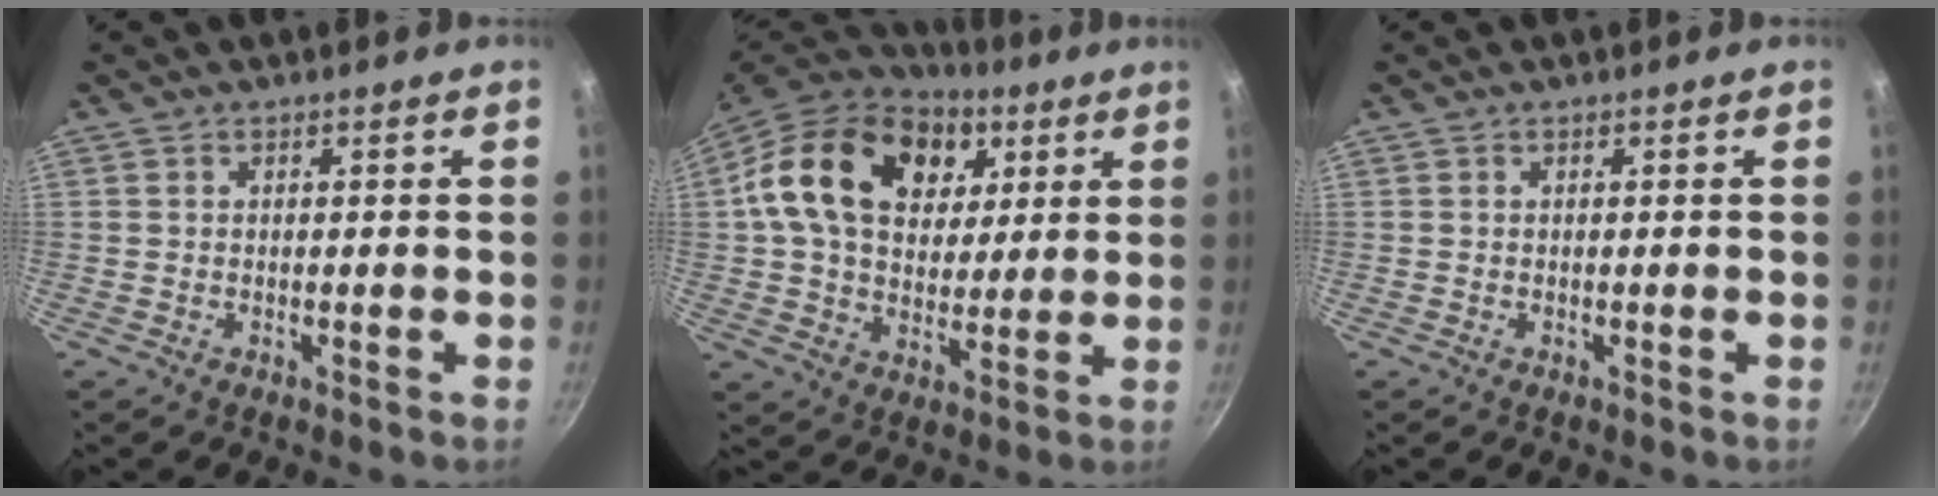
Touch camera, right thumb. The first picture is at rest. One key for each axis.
{"total": 22.6, "fx": 7.3, "fy": 16.1, "fz": 14.1, "tx": -0.222, "ty": -0.001, "tz": 0.116}
{"total": 0.0}